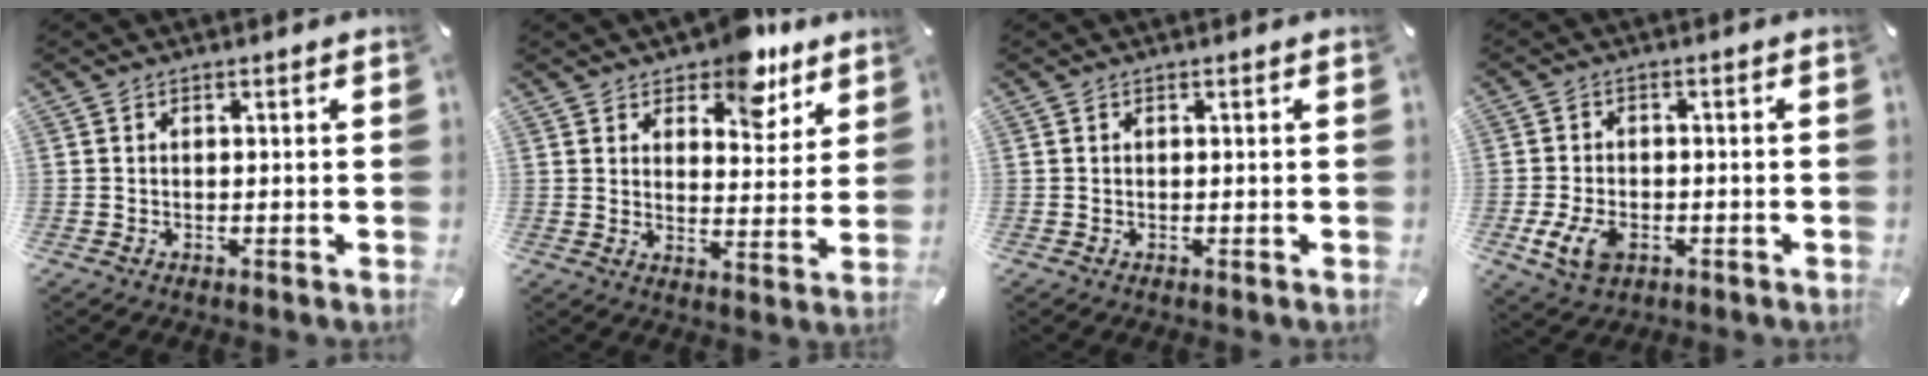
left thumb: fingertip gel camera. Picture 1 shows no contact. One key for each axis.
{"total": 10.3, "fx": 8.3, "fy": 4.9, "fz": 3.5, "tx": -0.040, "ty": -0.061, "tz": 0.146}
{"total": 0.0}
{"total": 7.3, "fx": -2.6, "fy": 5.0, "fz": 4.6, "tx": -0.104, "ty": 0.000, "tz": -0.050}